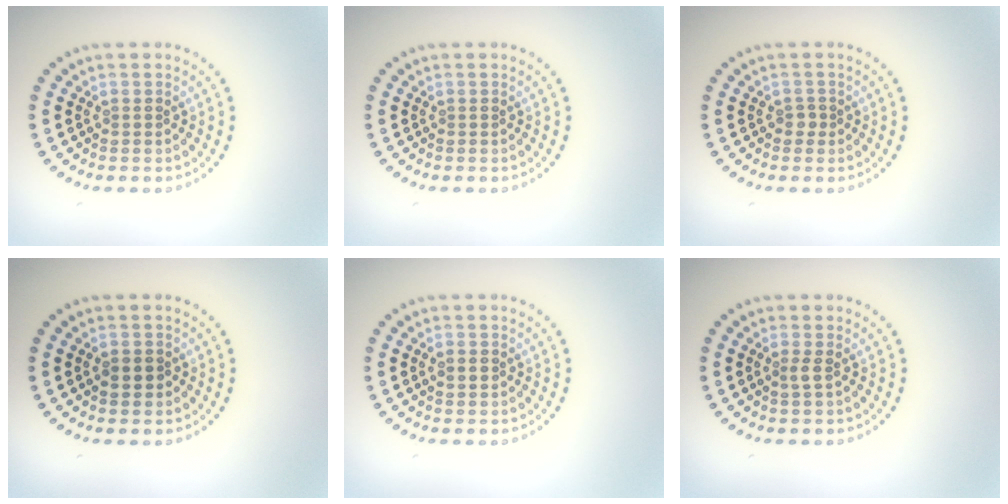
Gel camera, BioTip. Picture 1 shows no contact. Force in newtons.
{"total": 0.0}
{"total": 0.7, "press": 0.6, "slide": 0.4}
{"total": 1.6, "press": 1.6, "slide": 0.3}
{"total": 0.8, "press": 0.8, "slide": 0.1}
{"total": 0.9, "press": 0.6, "slide": 0.7}